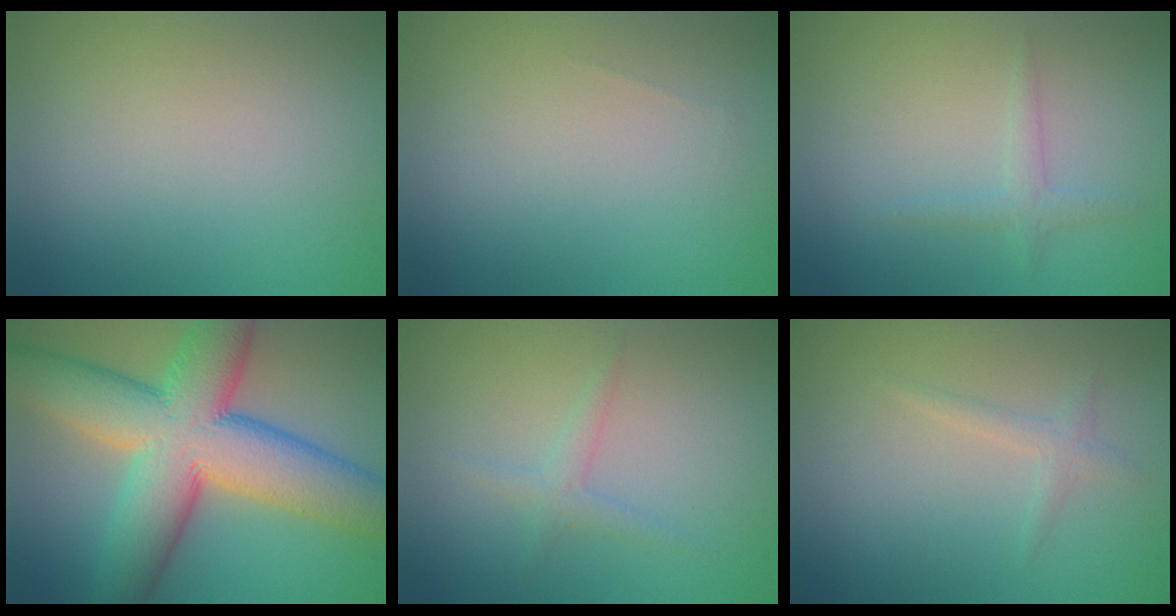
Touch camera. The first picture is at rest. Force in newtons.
{"total": 0.0}
{"total": 1.3, "press": 1.3, "slide": 0.0}
{"total": 13.2, "press": 13.2, "slide": 0.4}
{"total": 1.4, "press": 1.4, "slide": 0.0}
{"total": 1.1, "press": 1.1, "slide": 0.0}